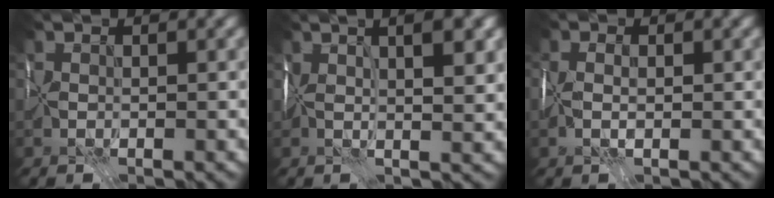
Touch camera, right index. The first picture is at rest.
{"total": 8.5, "force": [3.0, 3.4, 7.2], "torque": [-0.085, 0.038, 0.025]}
{"total": 3.0, "force": [-0.1, 1.8, 2.4], "torque": [-0.048, 0.004, -0.004]}